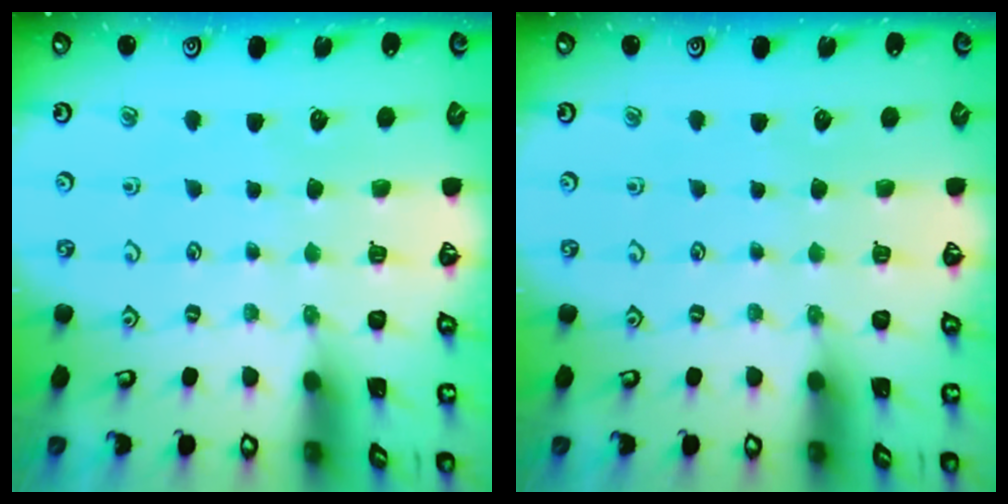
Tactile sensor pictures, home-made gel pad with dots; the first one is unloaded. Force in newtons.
{"total": 0.0}